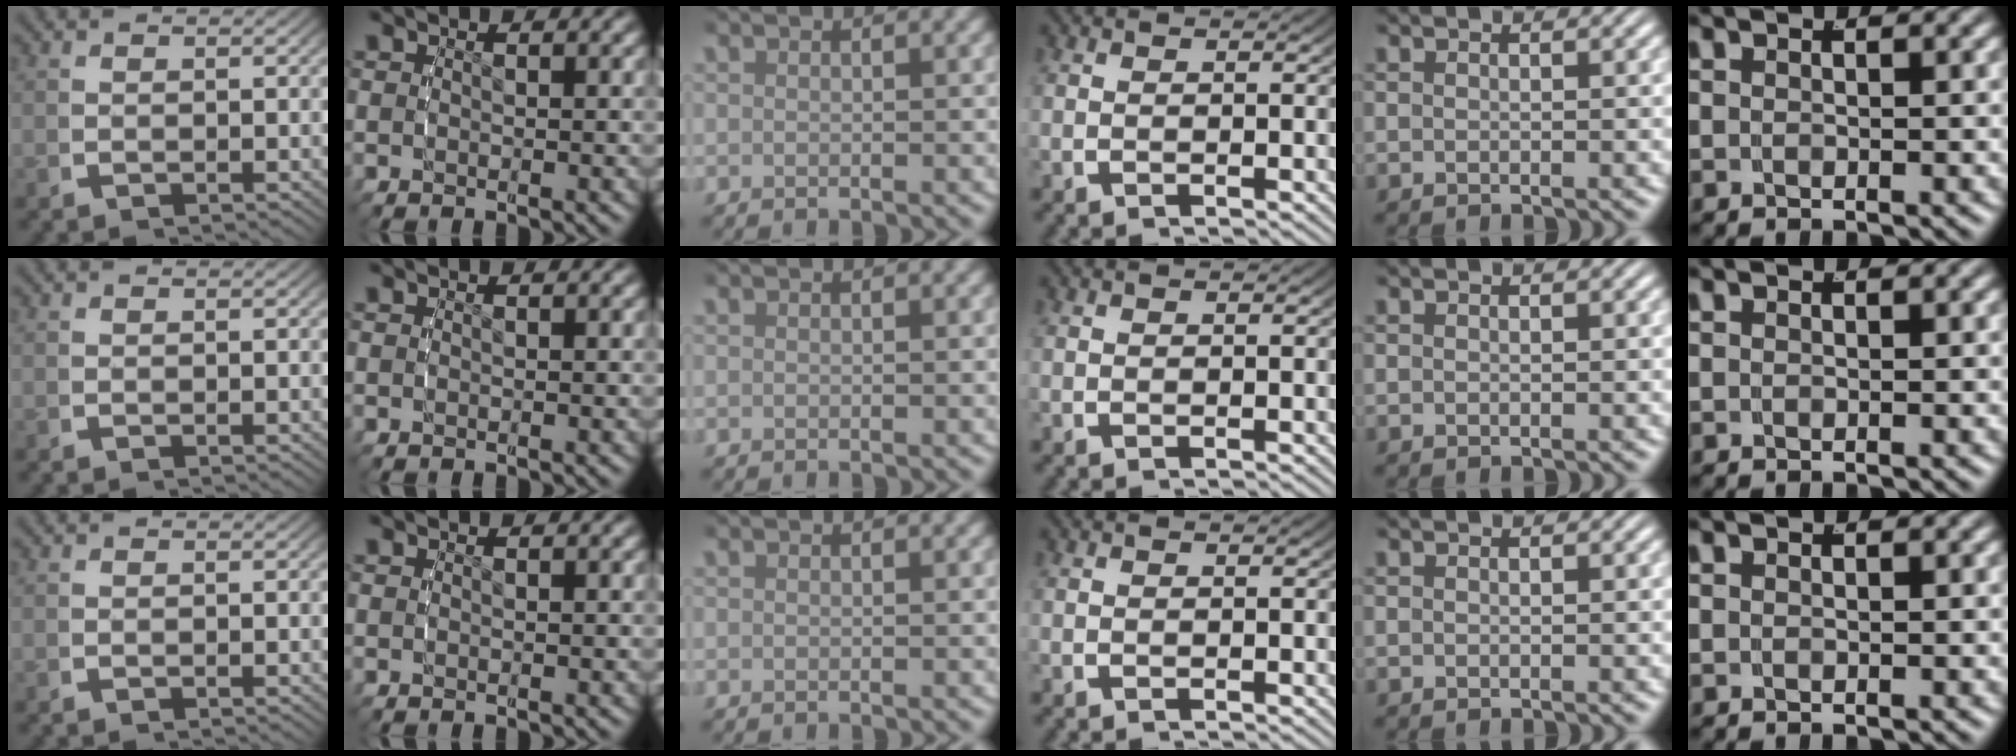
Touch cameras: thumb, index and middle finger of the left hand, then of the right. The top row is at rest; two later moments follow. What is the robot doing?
{"motion": "lift_and_place", "object": "condiment"}